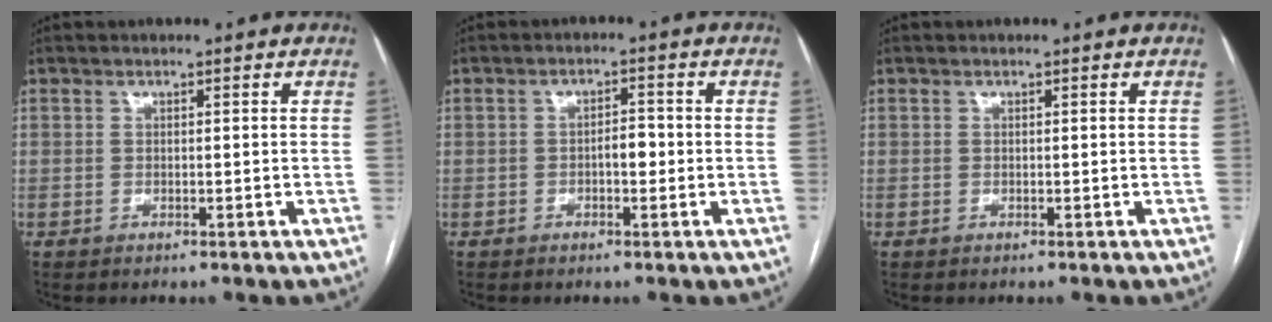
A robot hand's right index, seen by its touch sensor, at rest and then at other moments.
{"total": 2.7, "force": [-0.7, 1.1, 2.3], "torque": [-0.031, 0.006, -0.010]}
{"total": 0.0}